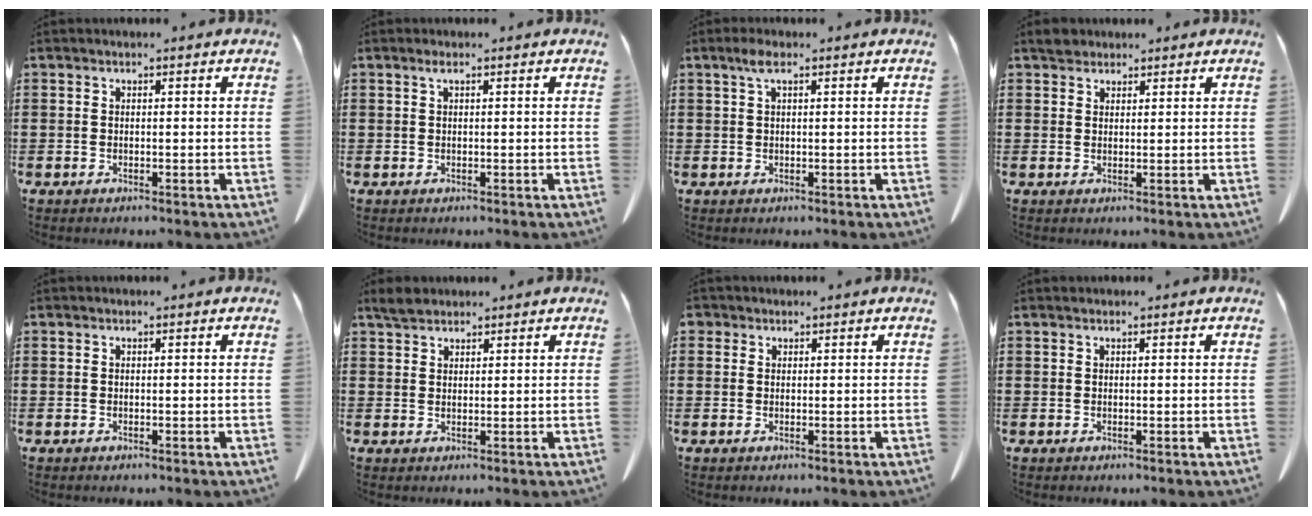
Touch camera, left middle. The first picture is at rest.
{"total": 0.8, "force": [0.3, 0.1, 0.8], "torque": [-0.016, 0.002, 0.005]}
{"total": 2.2, "force": [0.9, 0.6, 1.9], "torque": [-0.042, 0.007, 0.014]}
{"total": 2.2, "force": [1.9, 1.0, 0.3], "torque": [-0.013, 0.005, 0.038]}
{"total": 0.0}
{"total": 2.4, "force": [2.1, 0.9, 0.8], "torque": [-0.021, 0.006, 0.040]}
{"total": 1.1, "force": [0.7, 0.8, 0.1], "torque": [-0.006, 0.004, 0.013]}
{"total": 0.0}